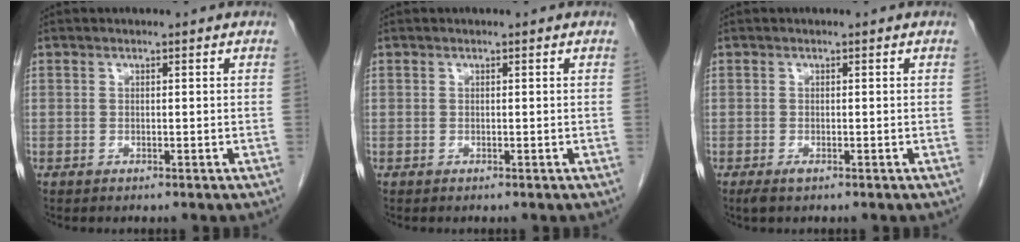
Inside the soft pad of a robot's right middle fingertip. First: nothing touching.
{"total": 0.0}
{"total": 1.2, "force": [-0.7, 0.3, 0.9], "torque": [-0.018, -0.003, -0.010]}